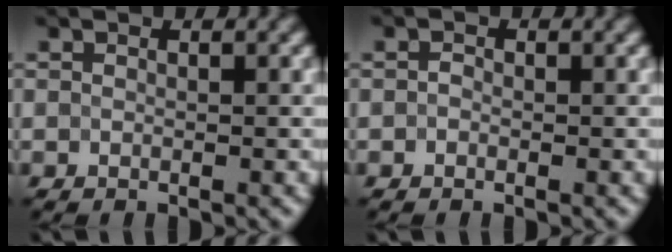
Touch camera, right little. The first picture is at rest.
{"total": 0.6, "force": [-0.2, 0.5, 0.3], "torque": [-0.003, -0.001, -0.006]}